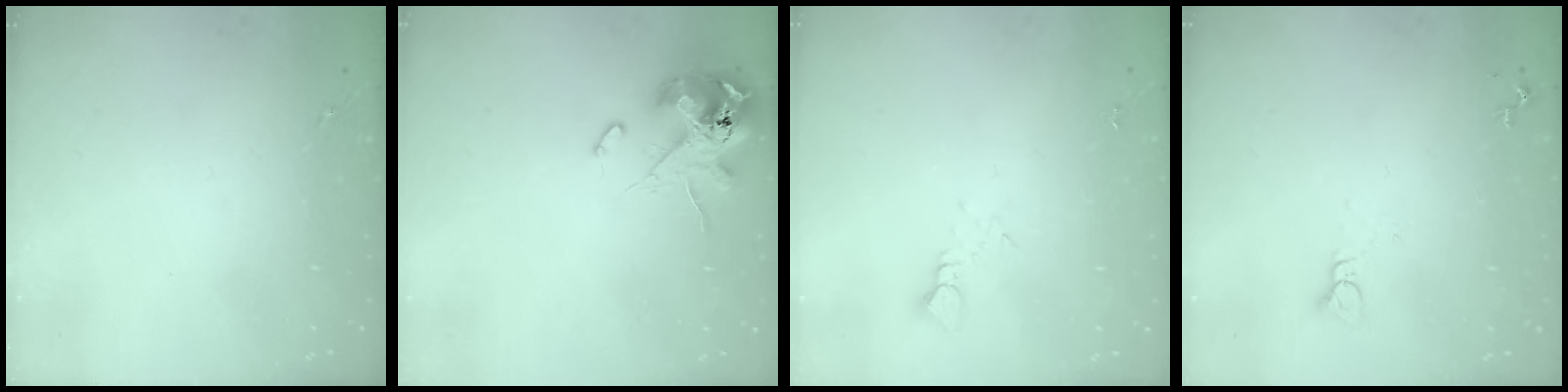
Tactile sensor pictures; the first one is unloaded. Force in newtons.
{"total": 12.7, "press": 12.5, "slide": 2.1}
{"total": 4.2, "press": 4.2, "slide": 0.4}
{"total": 2.8, "press": 2.8, "slide": 0.1}